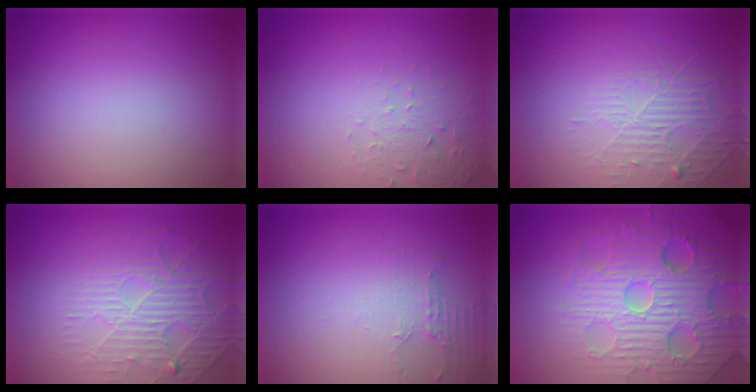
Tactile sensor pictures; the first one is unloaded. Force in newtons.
{"total": 2.2, "press": 2.2, "slide": 0.4}
{"total": 2.3, "press": 1.7, "slide": 1.6}
{"total": 4.1, "press": 3.8, "slide": 1.6}
{"total": 2.0, "press": 1.5, "slide": 1.3}
{"total": 7.9, "press": 7.7, "slide": 1.6}